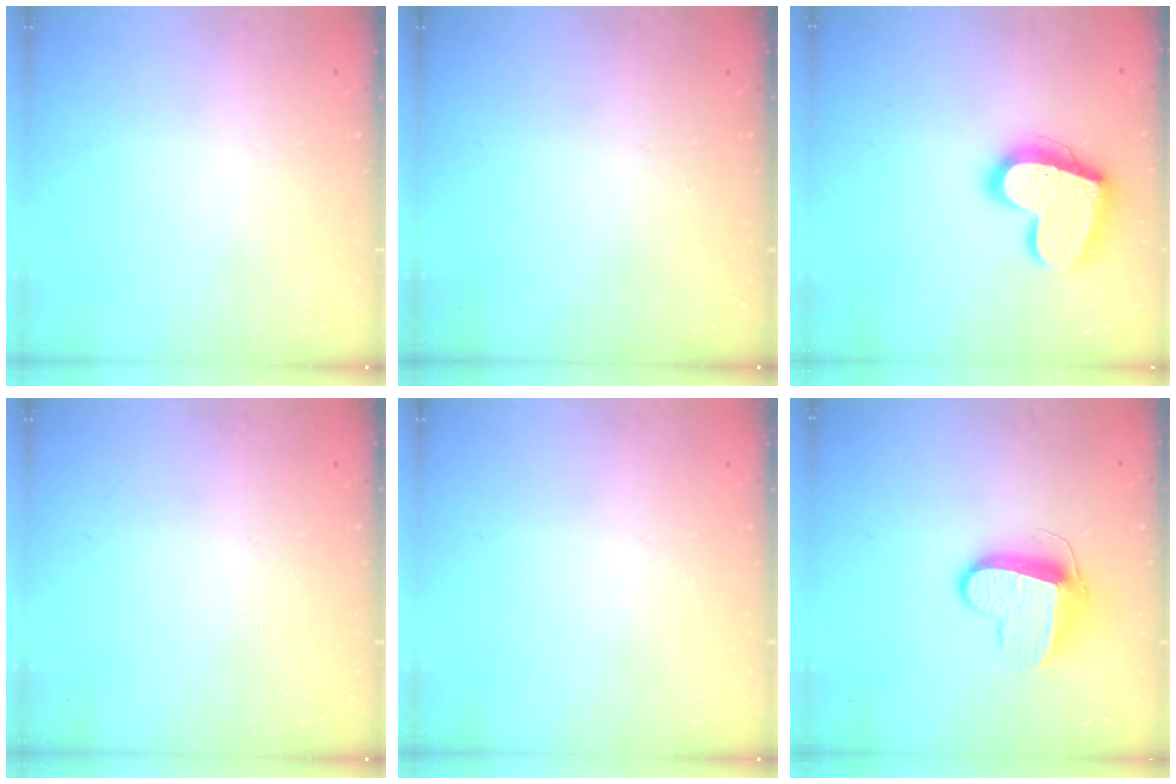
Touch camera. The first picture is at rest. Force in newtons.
{"total": 0.0}
{"total": 20.3, "press": 20.3, "slide": 1.5}
{"total": 0.0}
{"total": 0.0}
{"total": 10.3, "press": 10.3, "slide": 0.5}